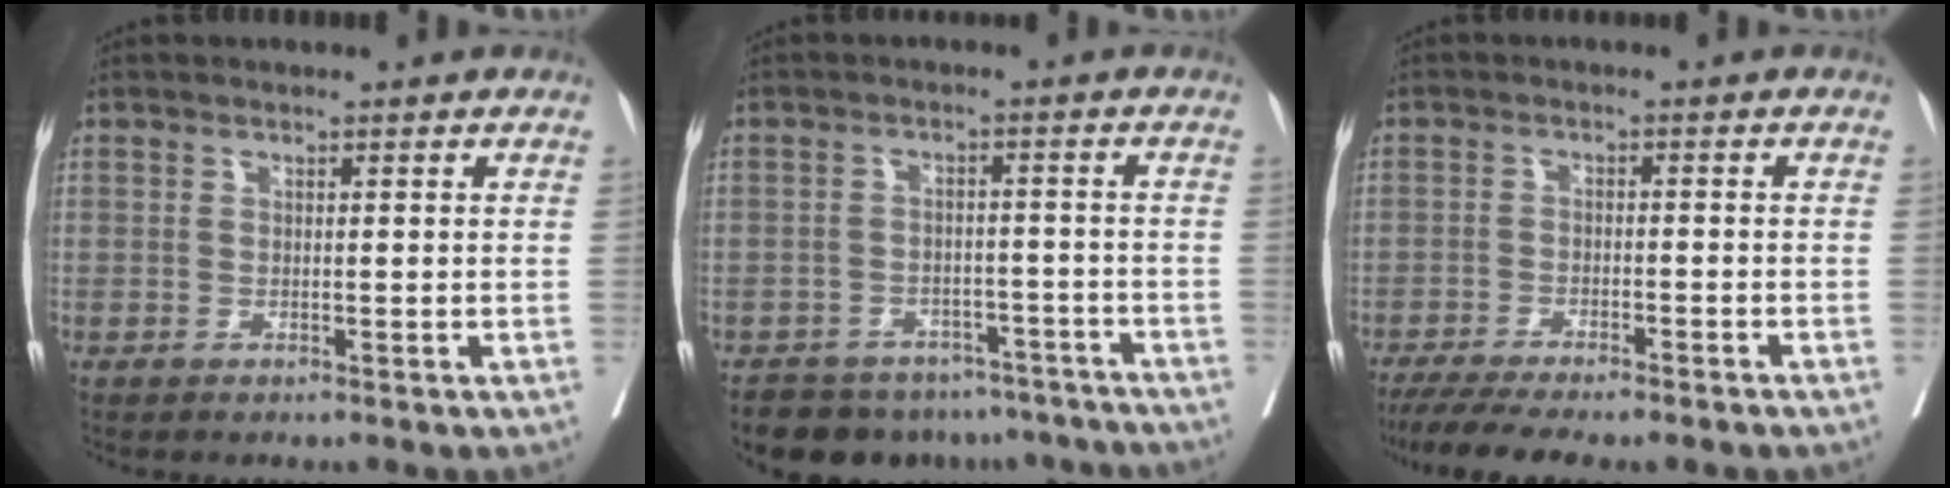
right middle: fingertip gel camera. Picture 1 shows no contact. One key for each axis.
{"total": 13.1, "fx": -10.9, "fy": 6.4, "fz": 3.2, "tx": -0.042, "ty": 0.015, "tz": -0.128}
{"total": 11.6, "fx": -9.8, "fy": 1.7, "fz": 6.1, "tx": -0.083, "ty": -0.011, "tz": -0.143}